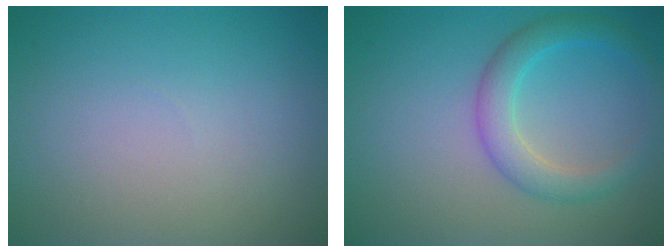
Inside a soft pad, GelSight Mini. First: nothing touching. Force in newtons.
{"total": 3.5, "press": 3.5, "slide": 0.2}